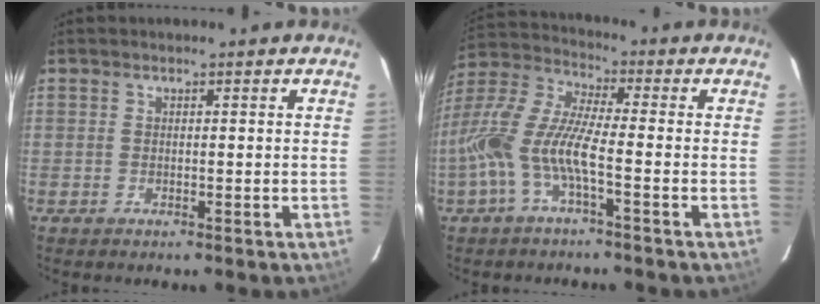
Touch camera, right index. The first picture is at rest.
{"total": 11.7, "force": [-3.7, 2.0, 10.9], "torque": [-0.240, 0.002, -0.077]}